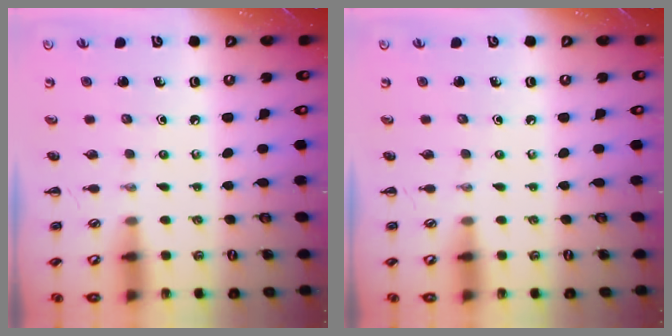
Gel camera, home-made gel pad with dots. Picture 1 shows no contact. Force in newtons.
{"total": 0.0}